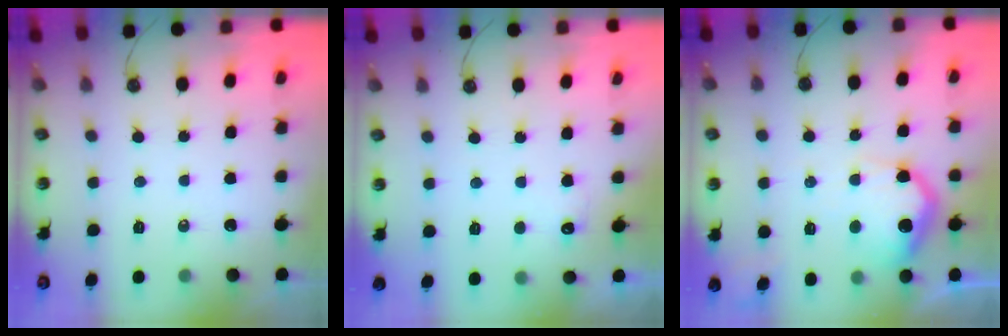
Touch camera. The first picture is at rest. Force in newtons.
{"total": 6.6, "press": 6.5, "slide": 1.4}
{"total": 16.0, "press": 15.9, "slide": 1.1}